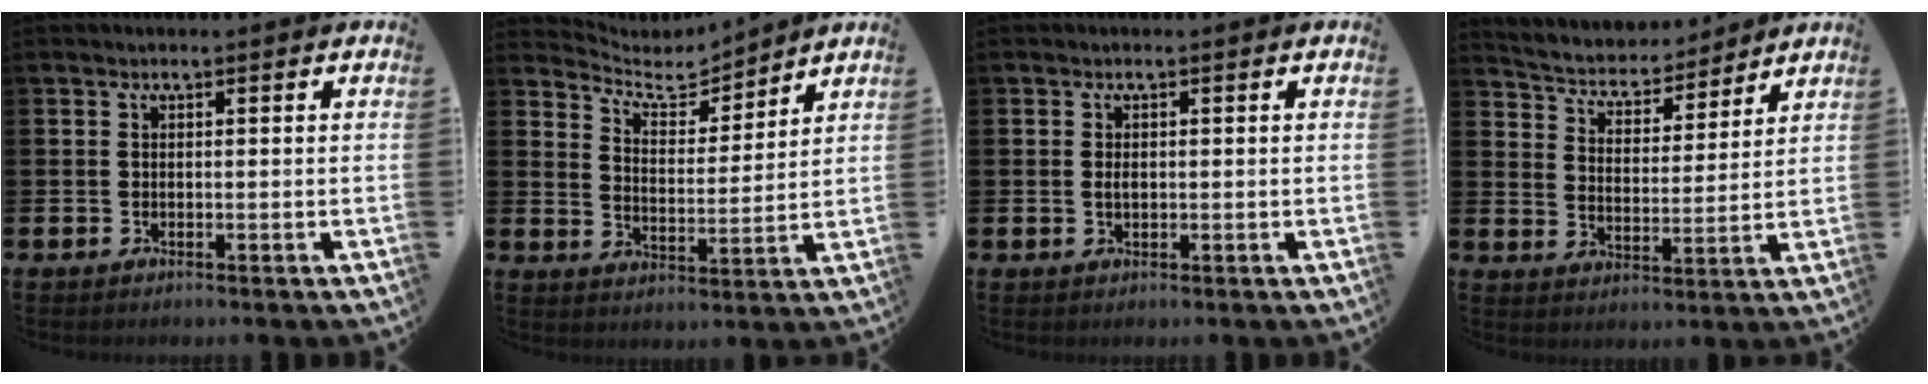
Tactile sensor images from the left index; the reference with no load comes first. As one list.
[{"total": 6.1, "force": [5.8, 1.8, 0.7], "torque": [-0.043, -0.037, 0.102]}, {"total": 0.9, "force": [0.1, 0.5, 0.7], "torque": [-0.010, 0.002, 0.000]}, {"total": 5.0, "force": [4.7, 1.5, 0.6], "torque": [-0.040, -0.040, 0.077]}]